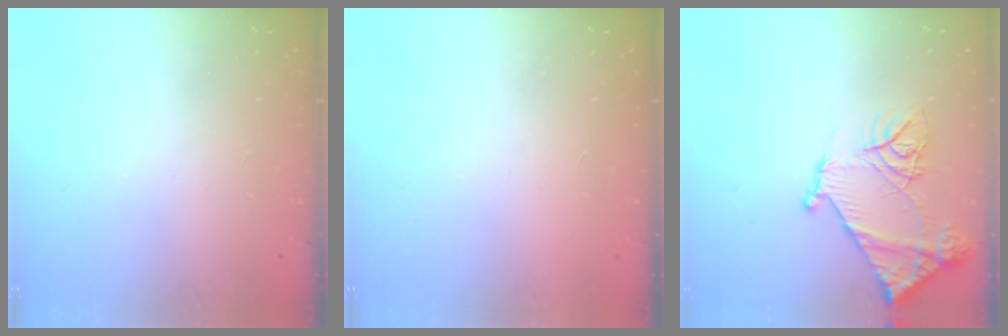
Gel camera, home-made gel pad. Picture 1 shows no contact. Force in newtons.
{"total": 1.5, "press": 1.5, "slide": 0.1}
{"total": 14.8, "press": 14.7, "slide": 1.6}